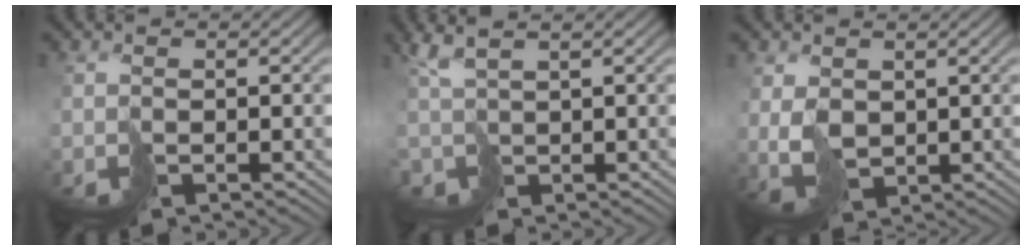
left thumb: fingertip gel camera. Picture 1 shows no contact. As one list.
[{"total": 2.1, "force": [2.1, 0.4, 0.1], "torque": [-0.011, 0.001, 0.044]}, {"total": 2.8, "force": [1.4, 2.2, 1.0], "torque": [-0.036, 0.000, 0.038]}]